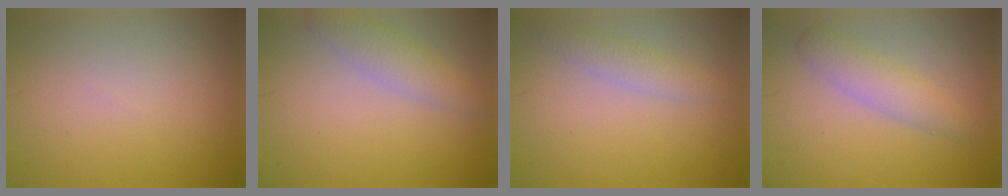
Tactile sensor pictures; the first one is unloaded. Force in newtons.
{"total": 2.7, "press": 2.7, "slide": 0.0}
{"total": 2.0, "press": 2.0, "slide": 0.1}
{"total": 2.9, "press": 2.9, "slide": 0.1}